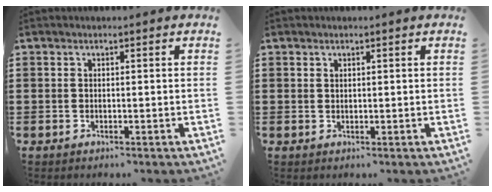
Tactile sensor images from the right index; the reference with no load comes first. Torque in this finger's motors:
{"motor_torque": [-0.07, 0.37, -0.02, 0.00]}